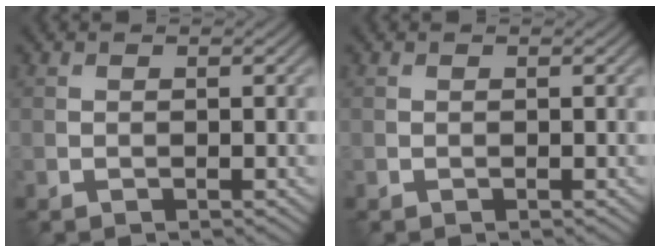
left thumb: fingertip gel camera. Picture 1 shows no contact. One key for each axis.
{"total": 0.0}